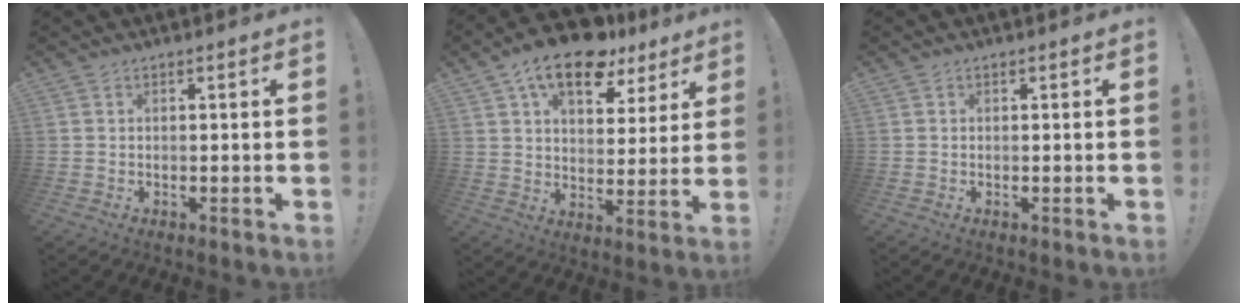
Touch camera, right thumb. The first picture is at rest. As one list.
[{"total": 16.1, "force": [10.0, 8.2, 9.5], "torque": [-0.145, -0.059, 0.175]}, {"total": 0.0}]